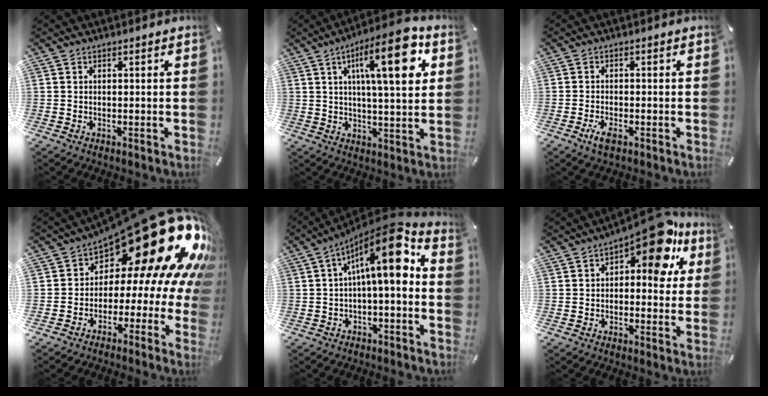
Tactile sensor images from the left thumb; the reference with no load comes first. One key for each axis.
{"total": 18.1, "fx": 6.4, "fy": 4.9, "fz": 16.2, "tx": -0.242, "ty": -0.013, "tz": 0.089}
{"total": 2.9, "fx": -1.6, "fy": 1.2, "fz": 2.1, "tx": -0.046, "ty": 0.002, "tz": -0.031}
{"total": 26.7, "fx": 13.1, "fy": 11.2, "fz": 20.4, "tx": -0.288, "ty": -0.110, "tz": 0.242}
{"total": 15.1, "fx": 3.2, "fy": 4.4, "fz": 14.0, "tx": -0.224, "ty": -0.025, "tz": 0.043}
{"total": 13.4, "fx": 7.9, "fy": 5.8, "fz": 9.1, "tx": -0.107, "ty": -0.063, "tz": 0.129}